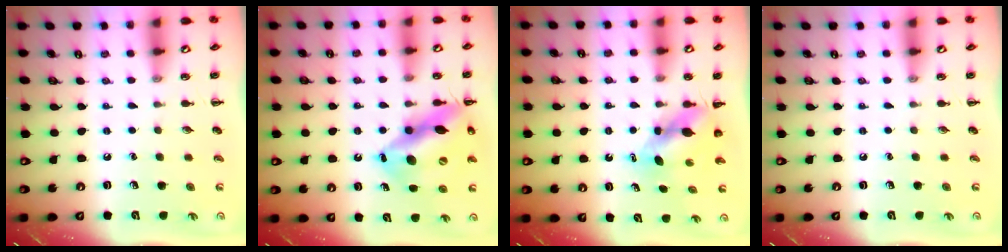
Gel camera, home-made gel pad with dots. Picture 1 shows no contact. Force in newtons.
{"total": 17.6, "press": 17.3, "slide": 3.1}
{"total": 5.6, "press": 5.6, "slide": 0.3}
{"total": 0.0}